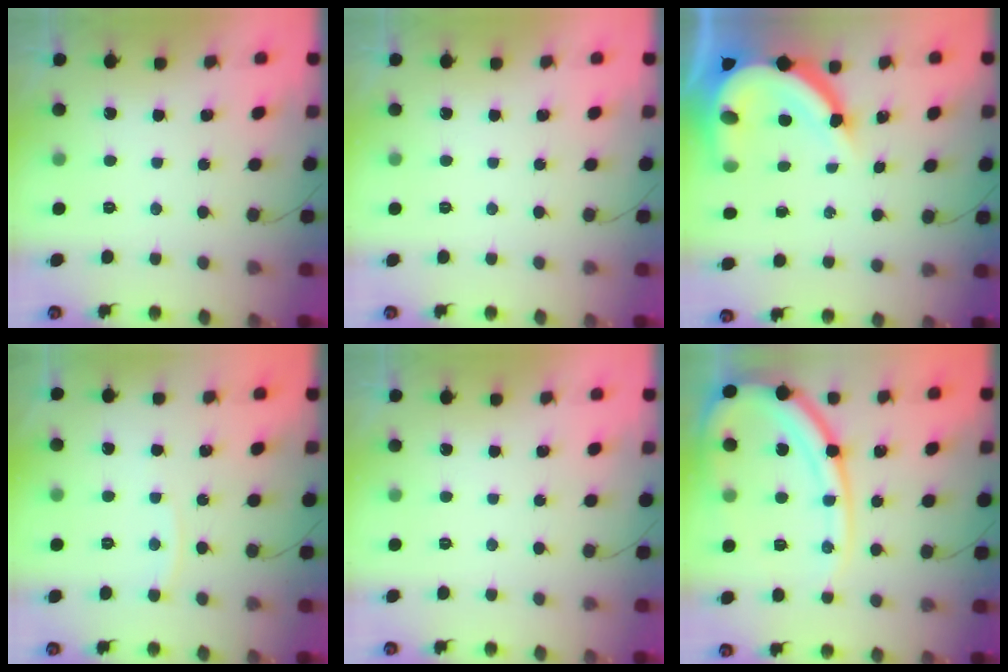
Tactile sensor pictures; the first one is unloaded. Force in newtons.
{"total": 0.0}
{"total": 18.2, "press": 18.1, "slide": 2.0}
{"total": 2.7, "press": 2.7, "slide": 0.4}
{"total": 0.0}
{"total": 16.1, "press": 16.0, "slide": 2.3}